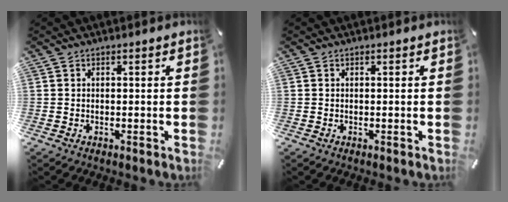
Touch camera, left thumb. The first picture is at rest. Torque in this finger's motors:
{"motor_torque": [0.00, 0.00, -0.02, 0.02, 0.00]}